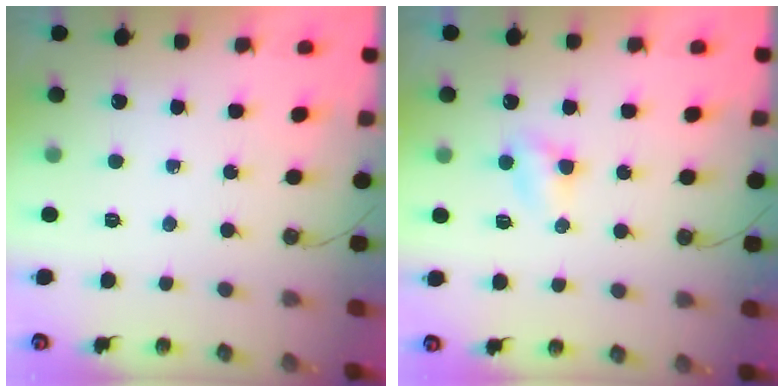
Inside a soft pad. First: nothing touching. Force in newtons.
{"total": 2.9, "press": 2.9, "slide": 0.3}